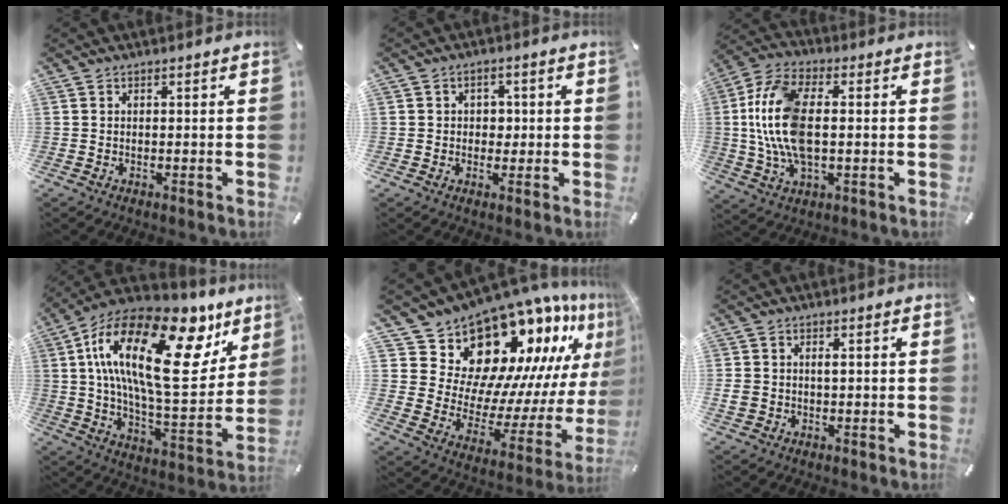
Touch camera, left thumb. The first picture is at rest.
{"total": 3.0, "force": [-0.2, 2.7, 1.2], "torque": [-0.010, 0.002, -0.010]}
{"total": 15.0, "force": [0.5, 7.4, 13.1], "torque": [-0.290, -0.011, 0.005]}
{"total": 28.2, "force": [10.5, 12.2, 23.2], "torque": [-0.413, -0.060, 0.174]}
{"total": 19.2, "force": [16.5, 8.1, 5.7], "torque": [-0.078, -0.165, 0.289]}
{"total": 2.1, "force": [0.2, 1.7, 1.2], "torque": [-0.028, 0.007, 0.002]}